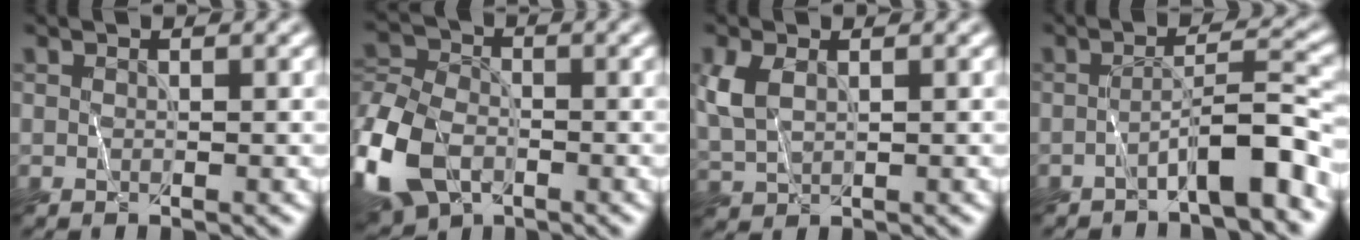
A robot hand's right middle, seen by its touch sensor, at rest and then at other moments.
{"total": 12.2, "force": [-5.5, 7.9, 7.5], "torque": [-0.168, -0.022, -0.101]}
{"total": 3.6, "force": [1.0, 2.2, 2.7], "torque": [-0.075, 0.003, 0.024]}
{"total": 4.5, "force": [-2.7, 0.6, 3.6], "torque": [-0.054, 0.018, -0.050]}